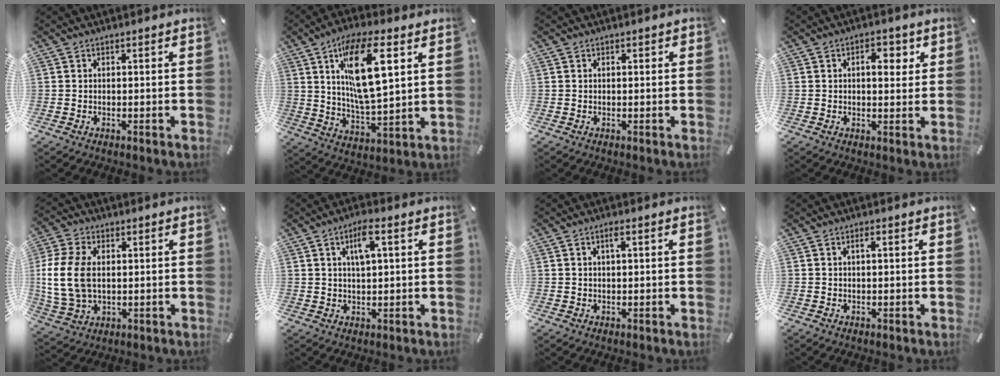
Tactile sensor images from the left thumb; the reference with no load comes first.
{"total": 16.9, "force": [6.6, 6.0, 14.4], "torque": [-0.271, -0.010, 0.103]}
{"total": 0.6, "force": [0.1, 0.5, 0.4], "torque": [-0.007, 0.004, 0.001]}
{"total": 5.4, "force": [1.7, 3.1, 4.1], "torque": [-0.040, -0.008, 0.014]}
{"total": 11.8, "force": [0.8, 8.3, 8.3], "torque": [-0.205, 0.004, 0.015]}
{"total": 5.9, "force": [2.2, 1.6, 5.3], "torque": [-0.108, 0.007, 0.035]}
{"total": 2.1, "force": [0.6, 0.5, 1.9], "torque": [-0.038, 0.004, 0.009]}
{"total": 1.4, "force": [0.3, 0.3, 1.3], "torque": [-0.026, 0.002, 0.004]}